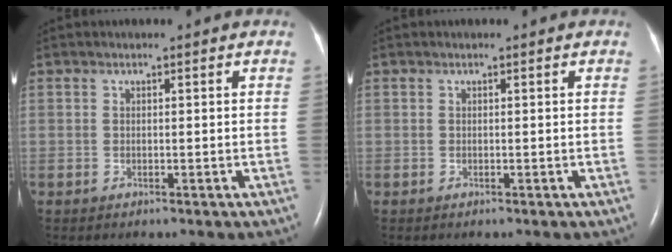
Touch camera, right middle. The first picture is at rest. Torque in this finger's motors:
{"motor_torque": [-0.05, 0.11, 0.00, 0.00]}